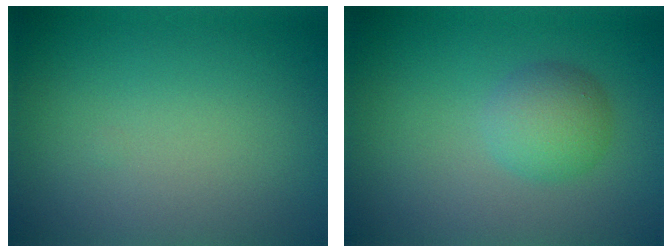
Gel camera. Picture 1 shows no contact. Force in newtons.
{"total": 2.9, "press": 2.9, "slide": 0.1}